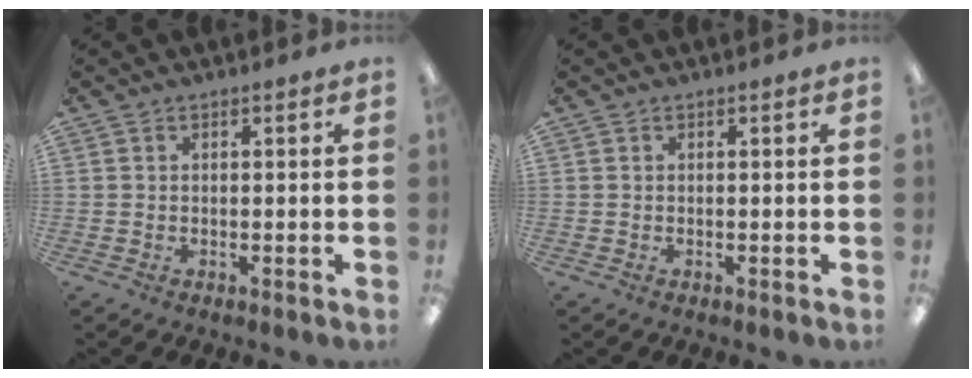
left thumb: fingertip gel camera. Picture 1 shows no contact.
{"total": 0.0}